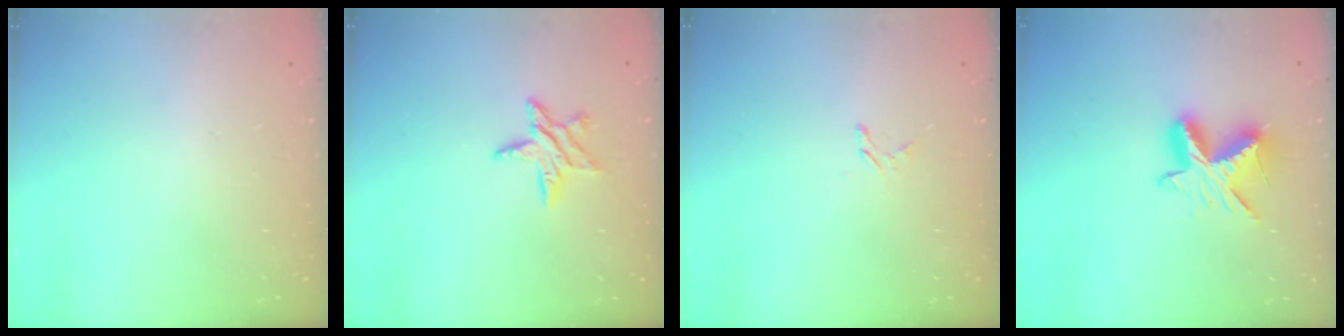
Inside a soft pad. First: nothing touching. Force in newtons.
{"total": 7.9, "press": 7.9, "slide": 0.5}
{"total": 2.4, "press": 2.4, "slide": 0.2}
{"total": 11.1, "press": 11.1, "slide": 0.5}